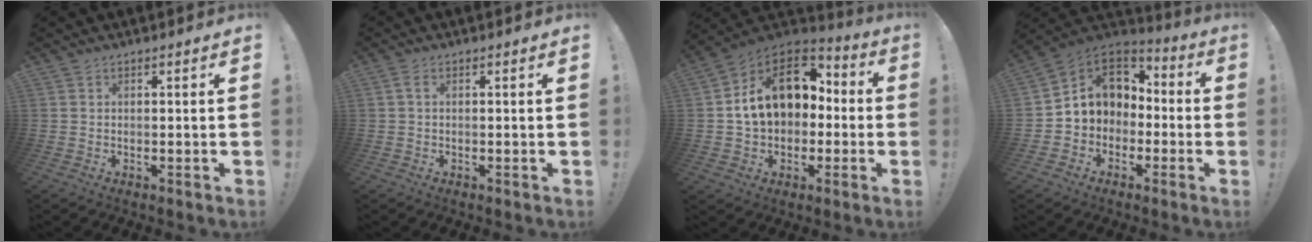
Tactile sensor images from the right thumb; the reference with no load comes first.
{"total": 1.5, "force": [0.2, 0.9, 1.2], "torque": [-0.025, 0.005, 0.005]}
{"total": 17.6, "force": [4.4, 12.7, 11.4], "torque": [-0.158, -0.004, 0.089]}
{"total": 9.5, "force": [1.7, 8.6, 3.8], "torque": [-0.058, -0.002, 0.040]}